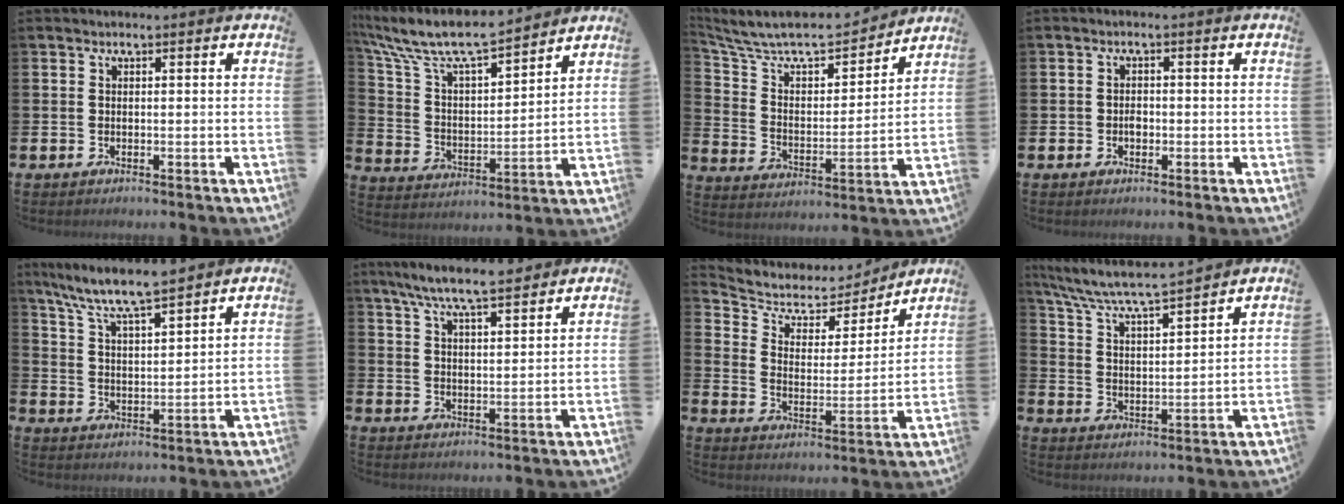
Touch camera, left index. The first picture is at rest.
{"total": 10.0, "force": [9.0, 2.2, 3.7], "torque": [-0.120, -0.058, 0.157]}
{"total": 9.3, "force": [8.3, 2.6, 3.0], "torque": [-0.107, -0.057, 0.142]}
{"total": 1.4, "force": [-0.4, 1.1, 0.8], "torque": [-0.008, 0.001, -0.010]}
{"total": 8.1, "force": [7.4, 0.5, 3.0], "torque": [-0.091, -0.042, 0.133]}
{"total": 7.4, "force": [6.8, 0.8, 2.8], "torque": [-0.072, -0.025, 0.123]}
{"total": 5.4, "force": [4.5, 2.8, 1.2], "torque": [-0.060, -0.033, 0.071]}
{"total": 6.4, "force": [6.0, 0.1, 2.2], "torque": [-0.072, -0.043, 0.101]}